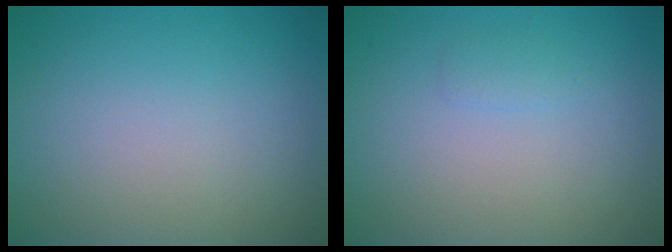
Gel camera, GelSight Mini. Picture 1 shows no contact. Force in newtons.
{"total": 0.7, "press": 0.7, "slide": 0.0}